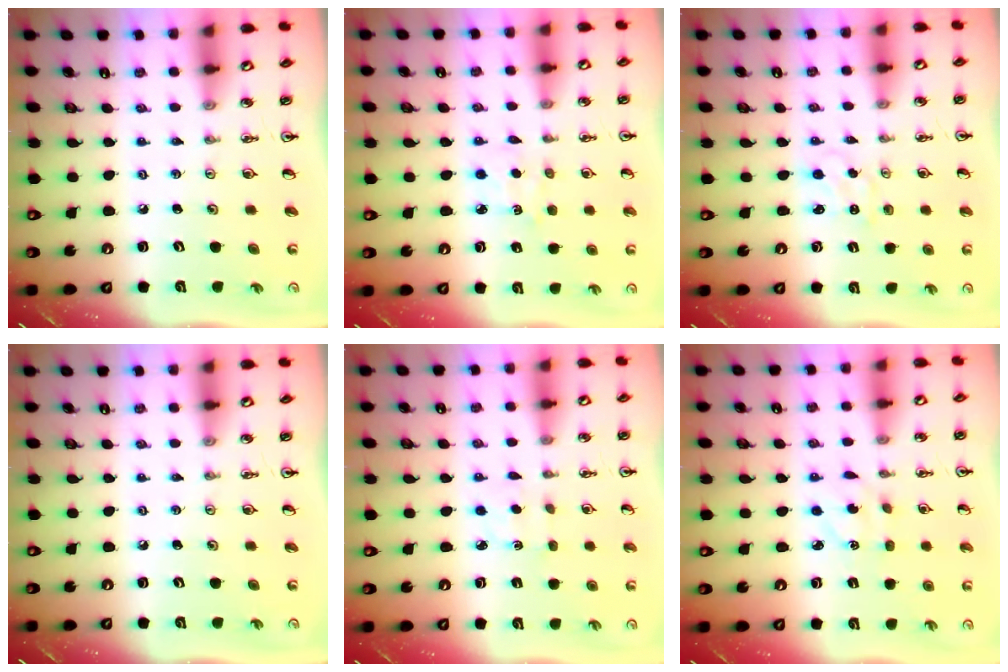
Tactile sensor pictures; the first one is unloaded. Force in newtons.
{"total": 4.4, "press": 4.3, "slide": 0.5}
{"total": 0.8, "press": 0.7, "slide": 0.2}
{"total": 0.0}
{"total": 1.8, "press": 1.7, "slide": 0.5}
{"total": 4.2, "press": 4.1, "slide": 0.9}